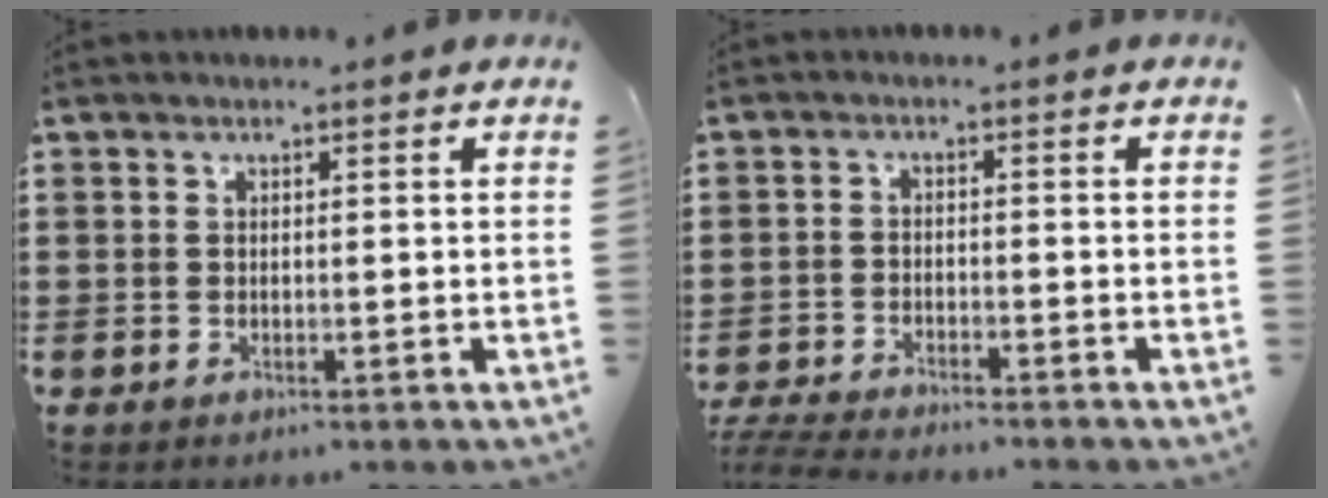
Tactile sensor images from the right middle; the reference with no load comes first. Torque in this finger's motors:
{"motor_torque": [0.47, 0.05, 0.24, 0.09]}